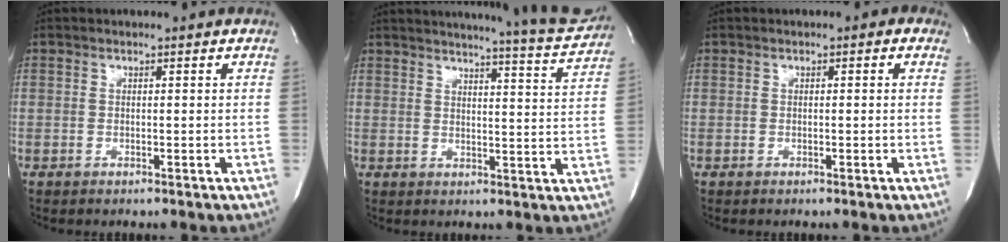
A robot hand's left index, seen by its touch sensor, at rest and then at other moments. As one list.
[{"total": 15.4, "force": [14.5, 0.1, 5.2], "torque": [-0.077, -0.059, 0.165]}, {"total": 0.9, "force": [0.1, 0.5, 0.7], "torque": [-0.006, 0.006, -0.006]}]